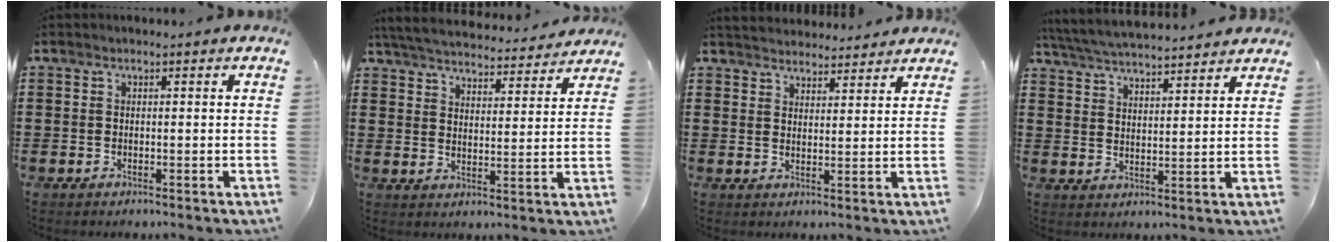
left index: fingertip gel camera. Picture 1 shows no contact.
{"total": 5.1, "force": [5.0, 0.1, 0.8], "torque": [-0.040, -0.033, 0.085]}
{"total": 3.2, "force": [3.2, 0.4, -0.3], "torque": [-0.005, -0.009, 0.058]}
{"total": 4.9, "force": [4.8, -0.1, 0.9], "torque": [-0.038, -0.024, 0.084]}